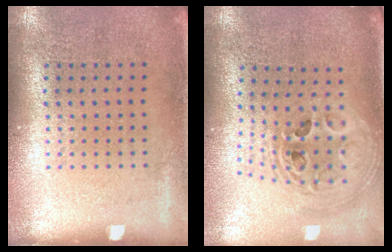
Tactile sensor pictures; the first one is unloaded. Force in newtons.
{"total": 2.4, "press": 1.8, "slide": 1.5}